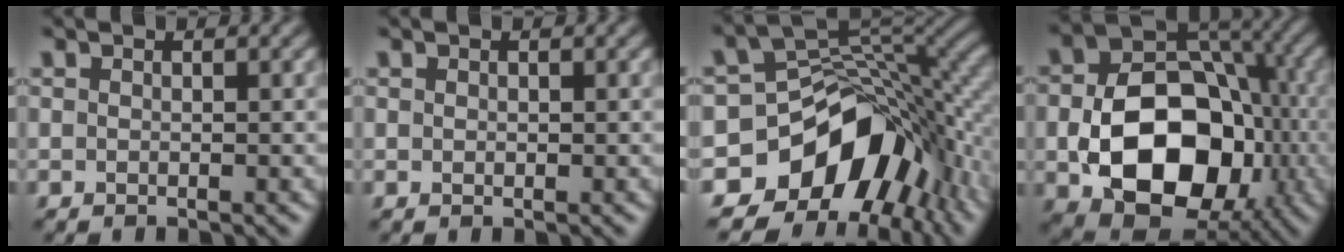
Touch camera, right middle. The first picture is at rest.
{"total": 0.0}
{"total": 11.6, "force": [-5.6, 8.0, 6.4], "torque": [-0.091, 0.006, -0.108]}
{"total": 13.0, "force": [-2.9, 9.1, 8.9], "torque": [-0.146, -0.010, -0.050]}